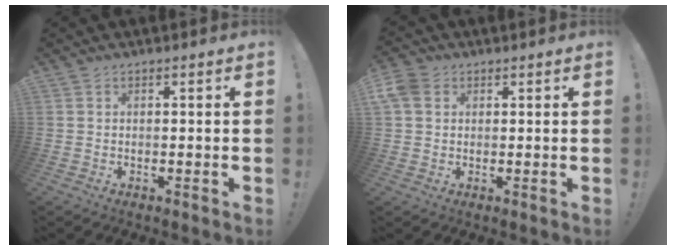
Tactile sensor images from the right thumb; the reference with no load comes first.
{"total": 6.7, "force": [2.3, 5.3, 3.5], "torque": [-0.062, 0.002, 0.047]}